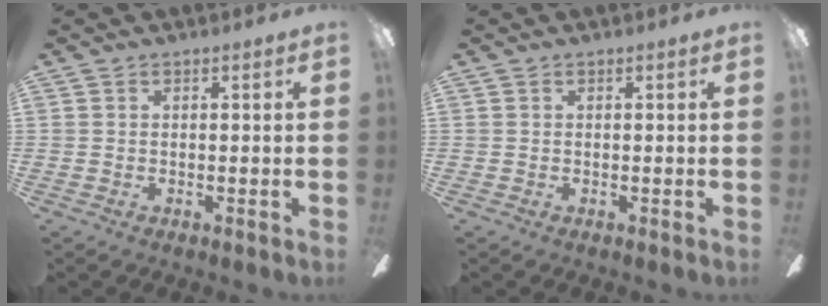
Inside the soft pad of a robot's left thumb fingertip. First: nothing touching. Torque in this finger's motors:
{"motor_torque": [0.00, 0.00, -0.11, 0.11, 0.00]}